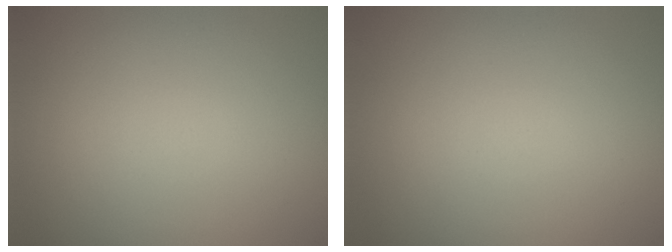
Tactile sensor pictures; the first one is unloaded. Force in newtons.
{"total": 0.0}